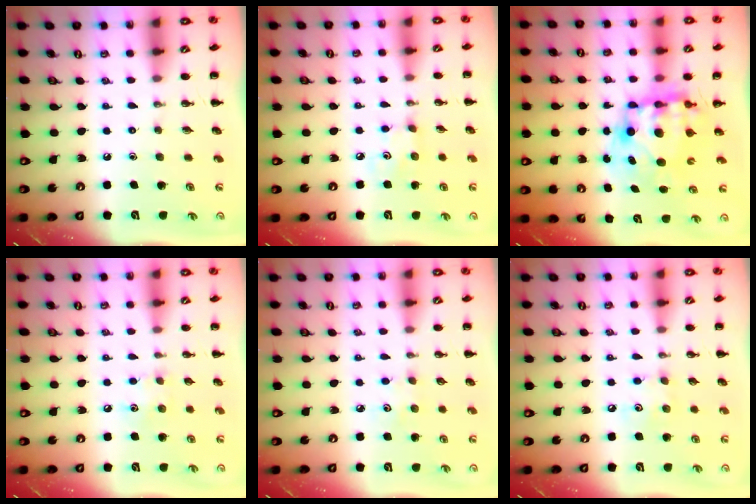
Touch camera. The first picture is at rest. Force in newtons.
{"total": 3.1, "press": 3.0, "slide": 0.7}
{"total": 10.3, "press": 10.0, "slide": 2.3}
{"total": 5.8, "press": 5.7, "slide": 1.3}
{"total": 2.7, "press": 2.6, "slide": 0.8}
{"total": 4.8, "press": 4.7, "slide": 1.0}